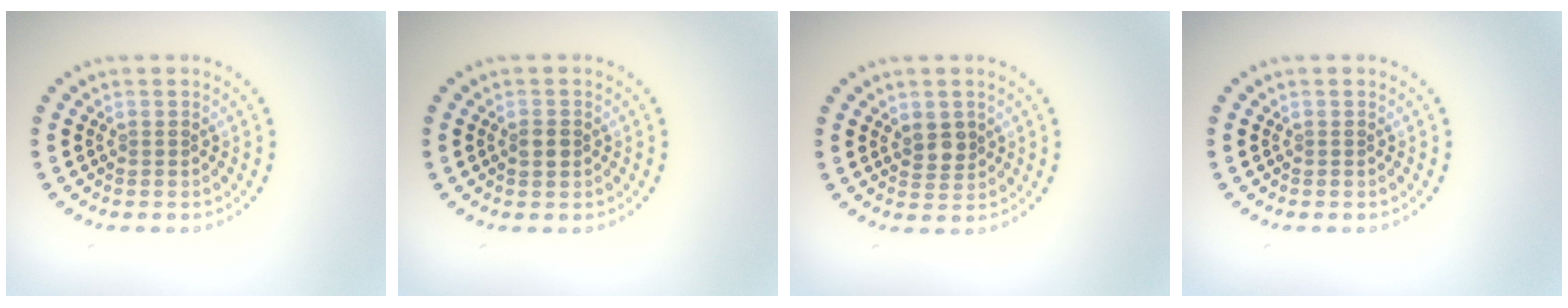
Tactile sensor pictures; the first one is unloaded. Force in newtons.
{"total": 1.5, "press": 1.5, "slide": 0.1}
{"total": 1.9, "press": 1.8, "slide": 0.7}
{"total": 0.0}